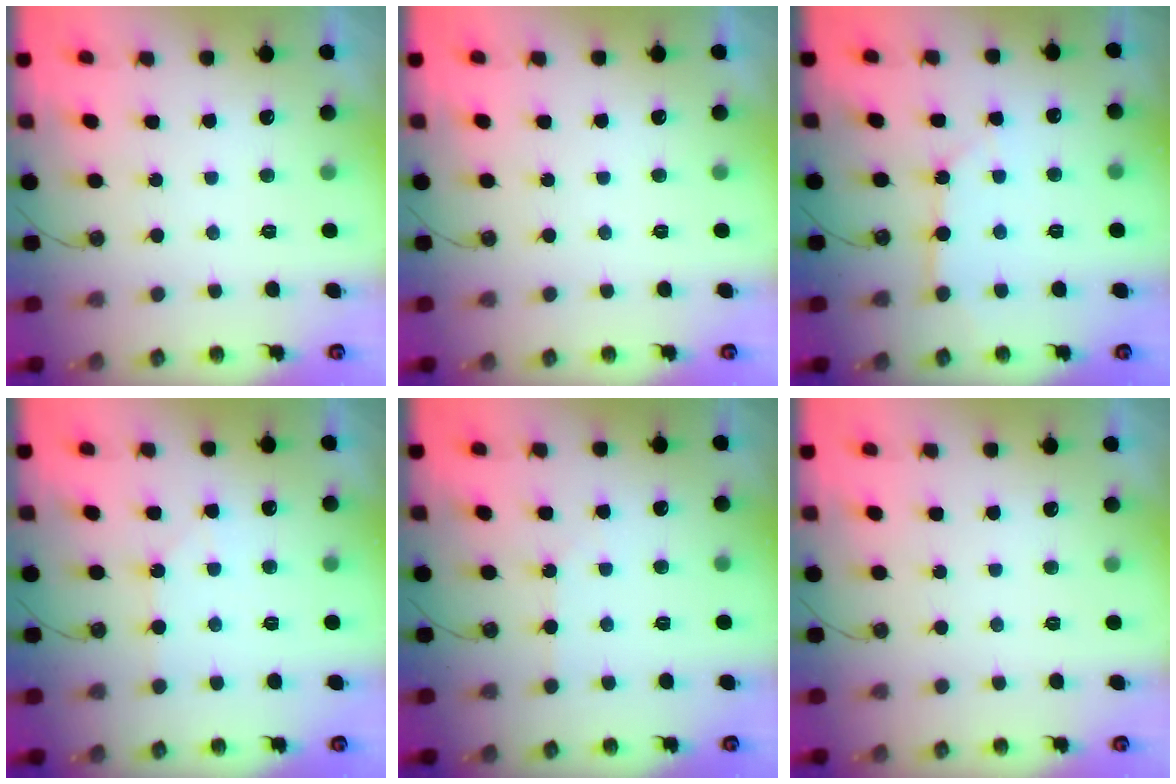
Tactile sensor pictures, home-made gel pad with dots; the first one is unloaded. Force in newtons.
{"total": 0.0}
{"total": 3.6, "press": 3.6, "slide": 0.4}
{"total": 5.6, "press": 5.5, "slide": 0.8}
{"total": 3.7, "press": 3.7, "slide": 0.5}
{"total": 0.0}